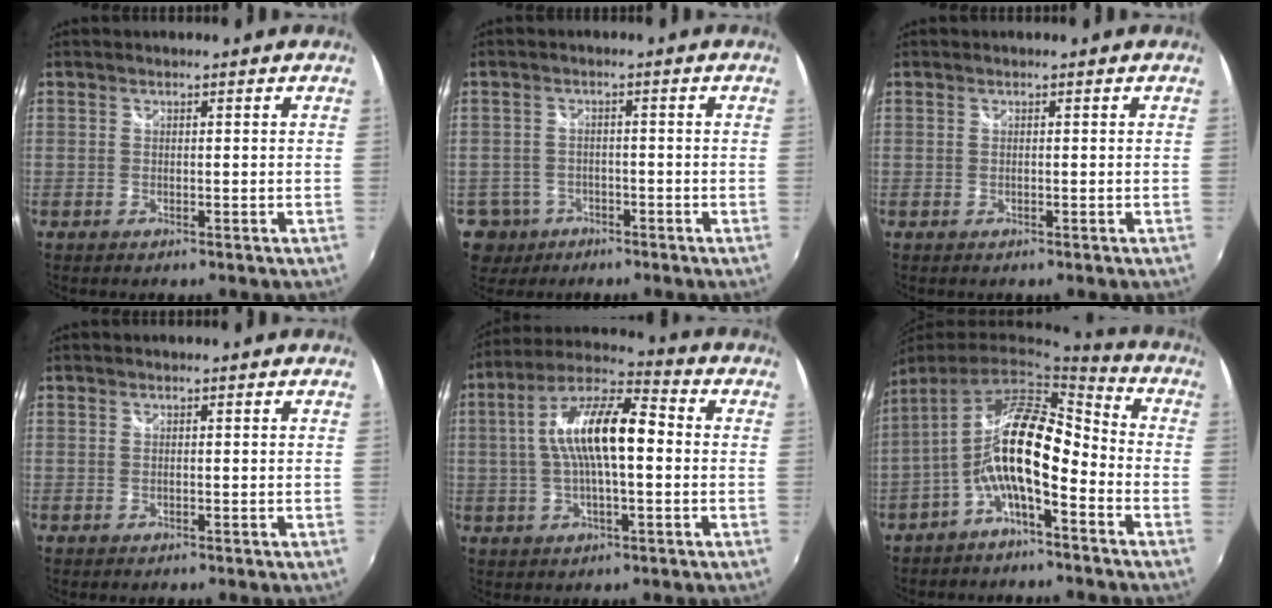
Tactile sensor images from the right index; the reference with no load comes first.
{"total": 5.4, "force": [-2.7, 4.6, 0.5], "torque": [-0.026, 0.012, -0.042]}
{"total": 0.0}
{"total": 0.0}
{"total": 14.3, "force": [0.4, 4.7, 13.5], "torque": [-0.250, 0.019, -0.001]}
{"total": 13.8, "force": [-3.5, 5.0, 12.4], "torque": [-0.225, 0.009, -0.067]}